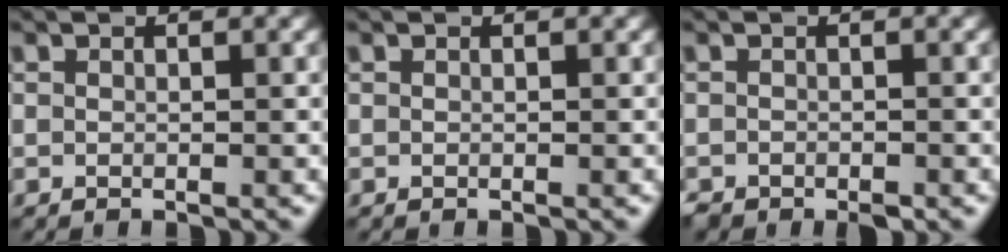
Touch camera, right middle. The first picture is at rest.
{"total": 0.0}
{"total": 1.5, "force": [-1.3, 0.6, 0.4], "torque": [-0.006, -0.004, -0.025]}